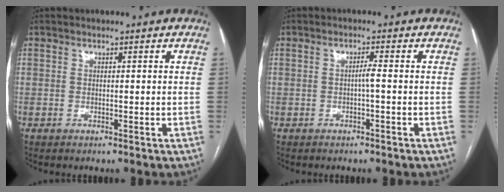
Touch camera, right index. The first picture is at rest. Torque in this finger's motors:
{"motor_torque": [0.28, -0.01, 0.20, 0.04]}